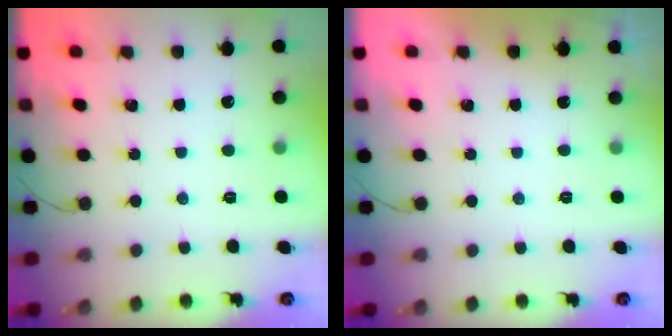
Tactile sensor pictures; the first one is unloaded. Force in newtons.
{"total": 0.0}